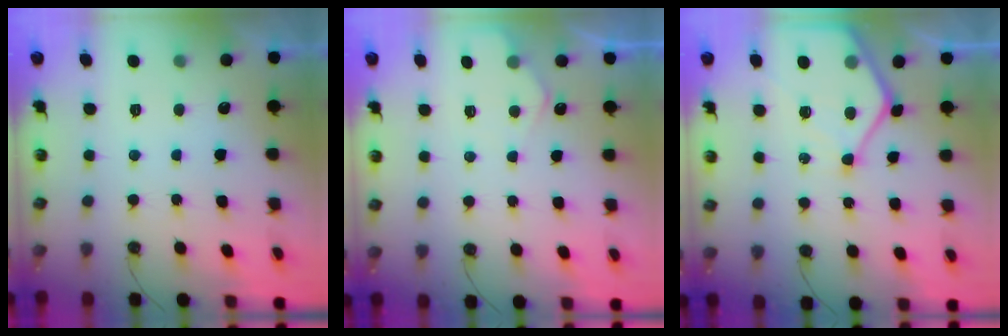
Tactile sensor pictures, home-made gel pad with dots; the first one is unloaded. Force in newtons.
{"total": 4.4, "press": 4.4, "slide": 0.6}
{"total": 12.2, "press": 12.1, "slide": 1.1}